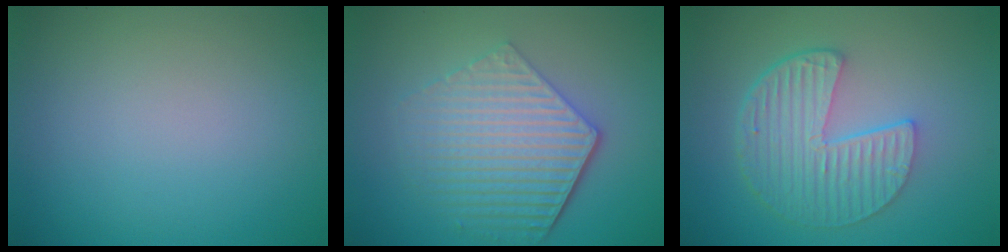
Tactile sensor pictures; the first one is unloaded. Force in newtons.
{"total": 6.2, "press": 4.5, "slide": 4.2}
{"total": 5.8, "press": 4.2, "slide": 3.9}